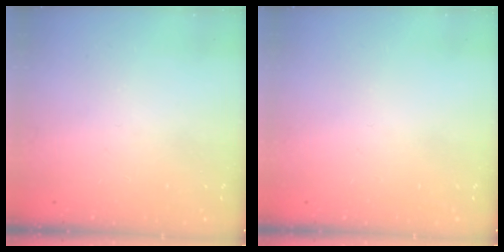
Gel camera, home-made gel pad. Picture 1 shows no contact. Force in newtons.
{"total": 0.0}